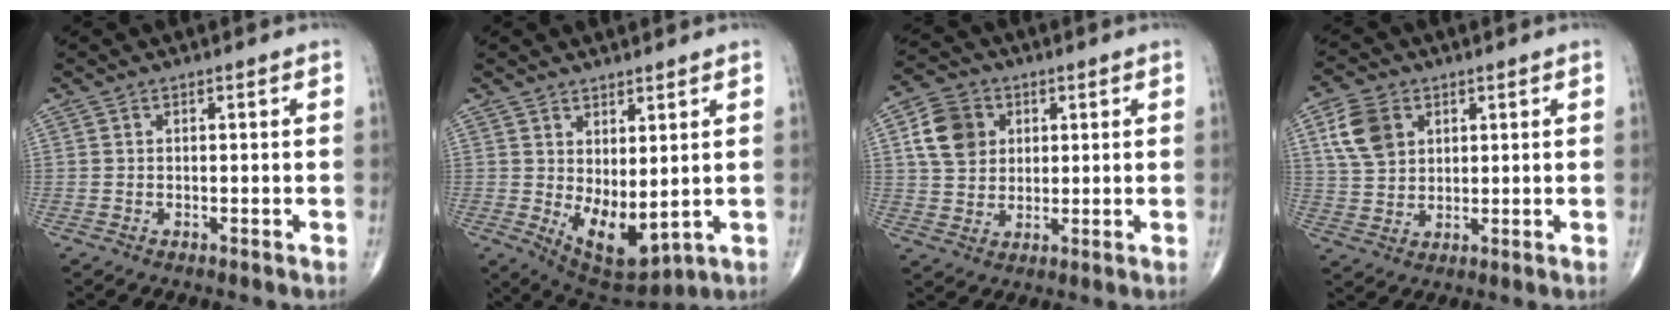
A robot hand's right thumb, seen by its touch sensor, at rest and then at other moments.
{"total": 9.3, "force": [0.3, 4.5, 8.2], "torque": [-0.117, -0.024, 0.029]}
{"total": 9.3, "force": [2.7, 7.5, 4.6], "torque": [-0.065, -0.001, 0.048]}
{"total": 8.6, "force": [3.3, 6.3, 4.8], "torque": [-0.080, -0.007, 0.066]}